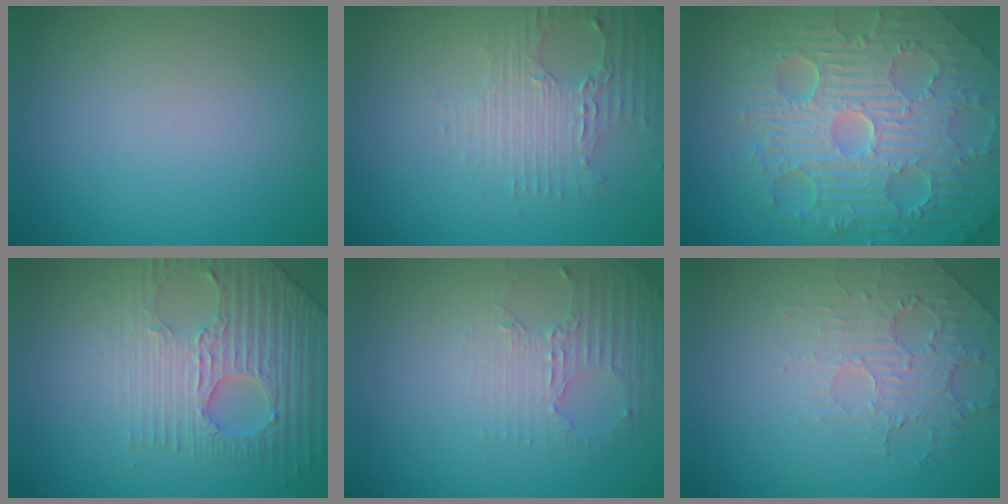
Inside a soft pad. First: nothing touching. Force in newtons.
{"total": 3.5, "press": 2.6, "slide": 2.4}
{"total": 11.2, "press": 7.2, "slide": 8.6}
{"total": 4.2, "press": 4.1, "slide": 1.1}
{"total": 2.5, "press": 1.7, "slide": 1.8}
{"total": 2.3, "press": 1.5, "slide": 1.7}